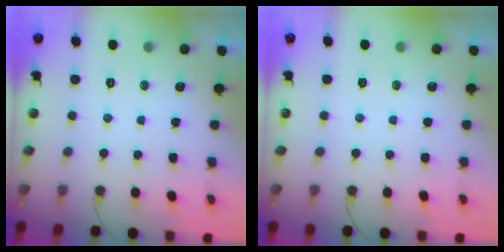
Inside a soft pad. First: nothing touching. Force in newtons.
{"total": 0.0}